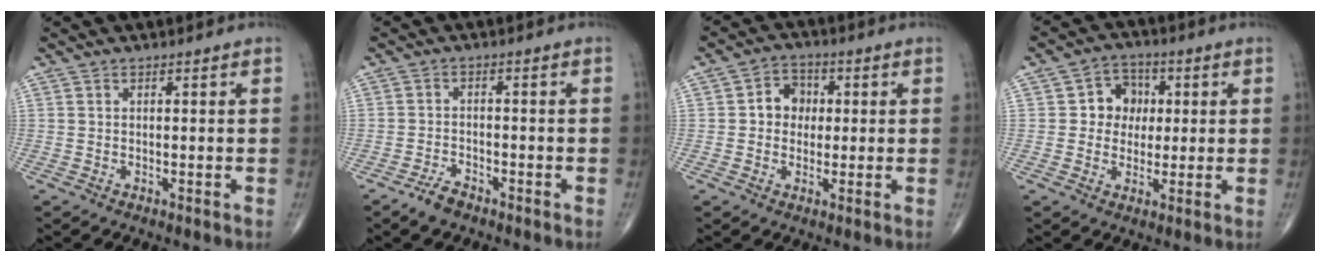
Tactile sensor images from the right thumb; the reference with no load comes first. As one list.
[{"total": 3.2, "force": [-2.6, 1.4, 1.4], "torque": [-0.029, 0.011, -0.046]}, {"total": 5.7, "force": [0.5, 4.9, 2.9], "torque": [-0.016, 0.011, -0.001]}, {"total": 7.1, "force": [1.0, 6.3, 3.1], "torque": [-0.004, 0.008, 0.007]}]